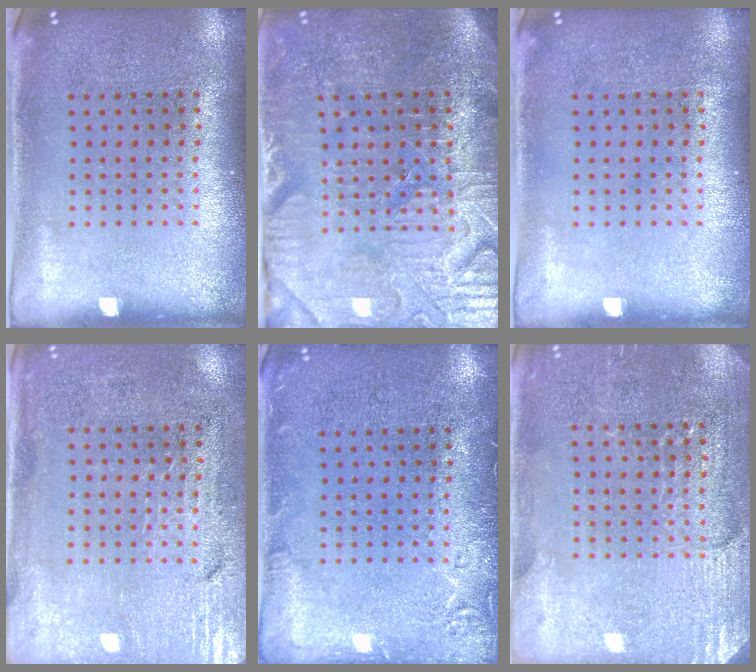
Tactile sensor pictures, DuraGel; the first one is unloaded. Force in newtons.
{"total": 4.0, "press": 3.9, "slide": 1.0}
{"total": 0.0}
{"total": 3.3, "press": 2.9, "slide": 1.5}
{"total": 2.0, "press": 2.0, "slide": 0.4}
{"total": 2.9, "press": 2.9, "slide": 0.4}